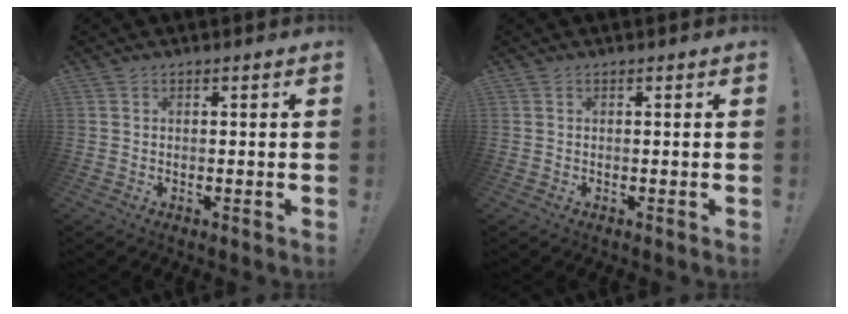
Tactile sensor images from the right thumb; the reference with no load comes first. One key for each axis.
{"total": 0.0}